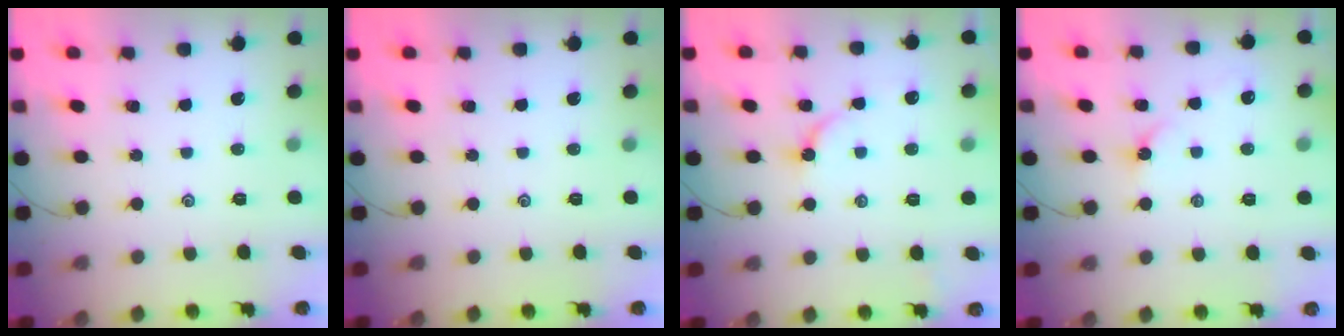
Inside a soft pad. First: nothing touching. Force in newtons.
{"total": 0.0}
{"total": 4.7, "press": 4.6, "slide": 0.5}
{"total": 2.6, "press": 2.5, "slide": 0.5}